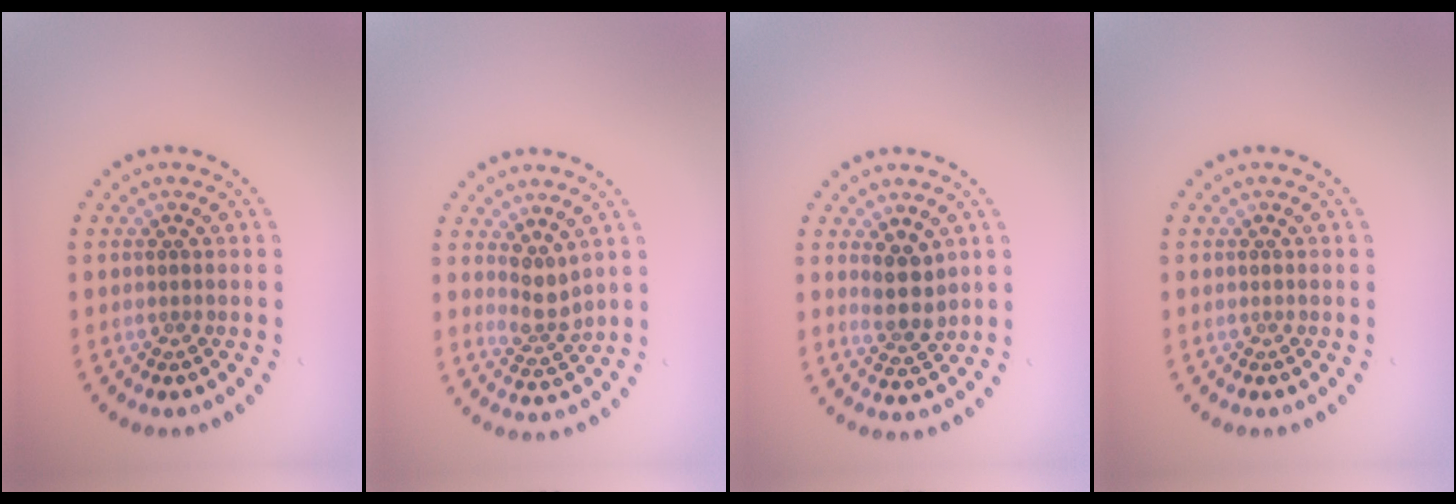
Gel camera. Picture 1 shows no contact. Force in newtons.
{"total": 2.4, "press": 1.8, "slide": 1.6}
{"total": 2.8, "press": 2.5, "slide": 1.2}
{"total": 0.0}